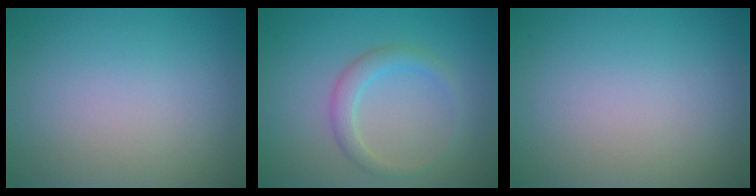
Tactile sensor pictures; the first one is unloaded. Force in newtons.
{"total": 2.1, "press": 2.1, "slide": 0.2}
{"total": 0.0}